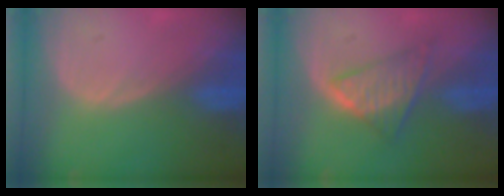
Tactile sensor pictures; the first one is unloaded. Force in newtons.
{"total": 5.9, "press": 5.6, "slide": 2.0}